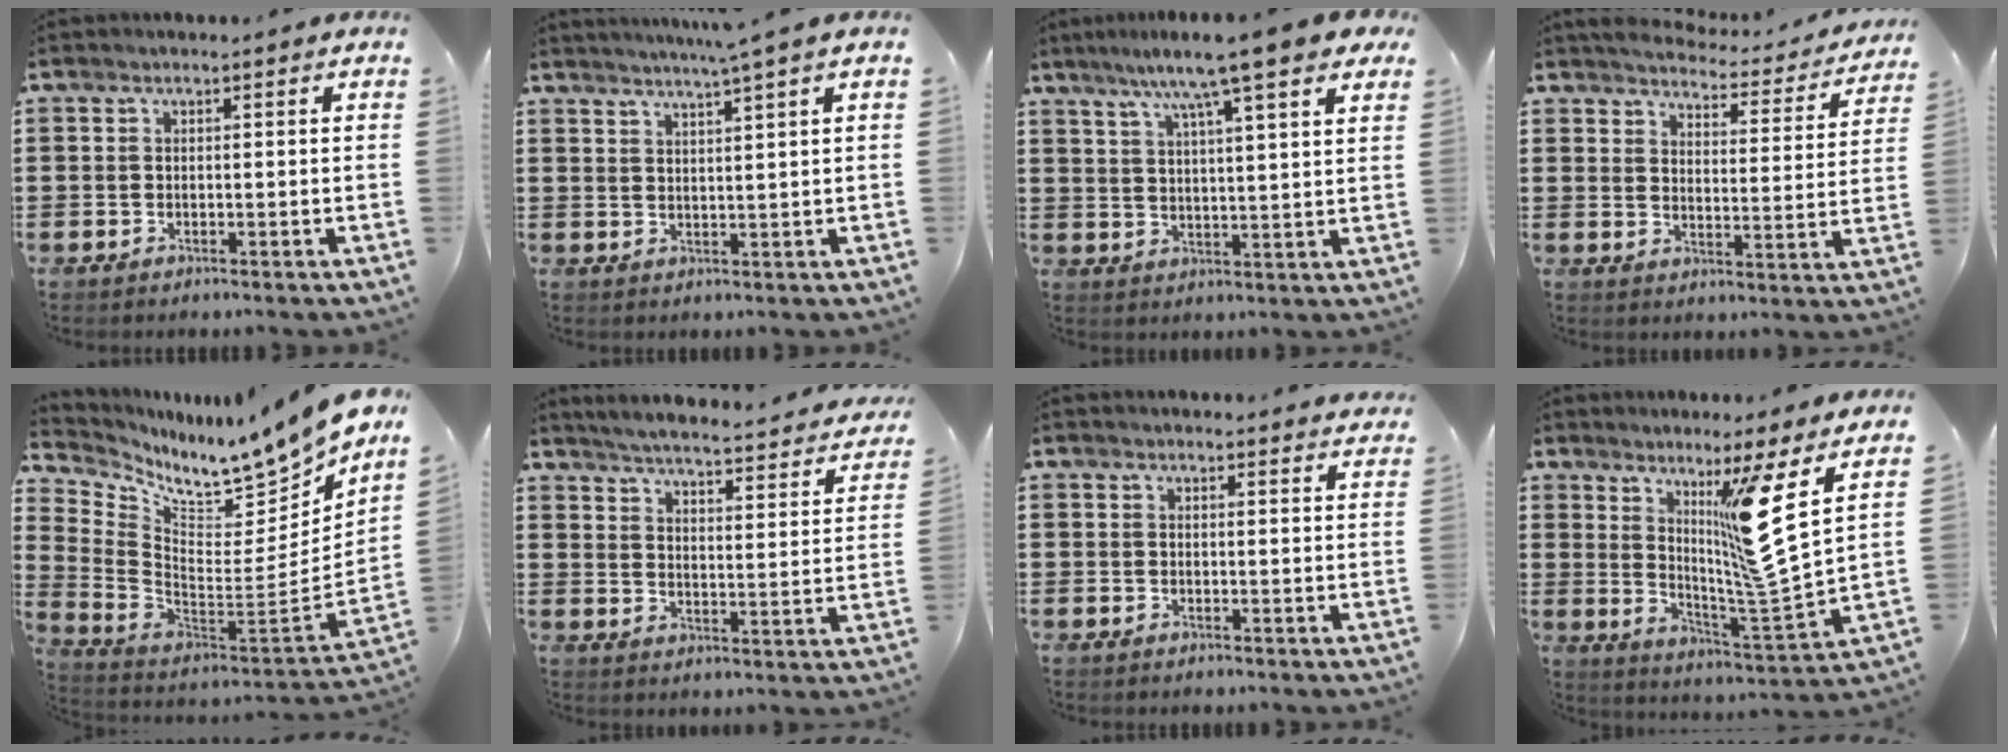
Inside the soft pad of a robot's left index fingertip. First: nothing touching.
{"total": 3.2, "force": [2.7, -1.3, 1.3], "torque": [-0.030, -0.011, 0.044]}
{"total": 9.6, "force": [7.3, 0.3, 6.2], "torque": [-0.126, -0.025, 0.119]}
{"total": 3.7, "force": [3.7, 0.0, 0.5], "torque": [-0.024, -0.033, 0.057]}
{"total": 8.7, "force": [7.9, 0.7, 3.4], "torque": [-0.070, -0.089, 0.125]}
{"total": 3.6, "force": [3.4, -0.5, 1.0], "torque": [-0.041, -0.035, 0.050]}
{"total": 2.1, "force": [2.1, 0.3, -0.1], "torque": [-0.003, -0.004, 0.042]}
{"total": 11.6, "force": [6.2, -0.8, 9.8], "torque": [-0.166, -0.058, 0.089]}